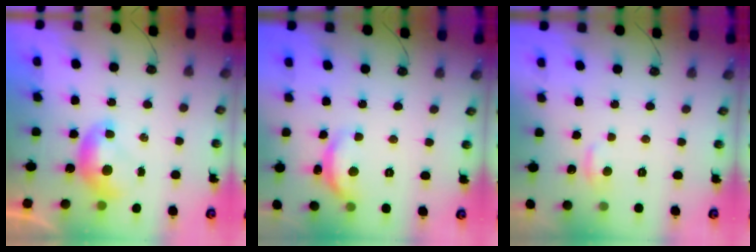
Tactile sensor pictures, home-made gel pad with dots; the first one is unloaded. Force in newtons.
{"total": 6.8, "press": 6.8, "slide": 0.7}
{"total": 1.0, "press": 0.7, "slide": 0.7}